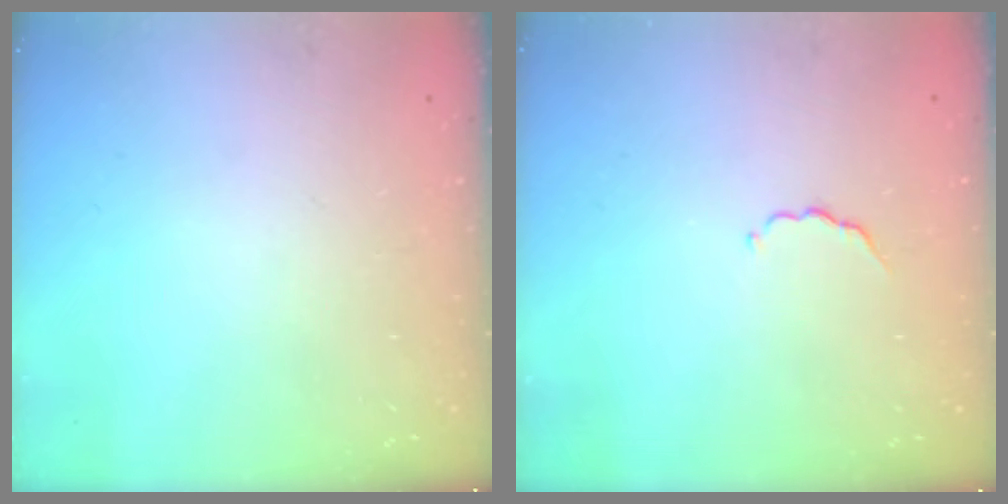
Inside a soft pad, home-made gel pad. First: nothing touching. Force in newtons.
{"total": 2.8, "press": 2.7, "slide": 0.5}